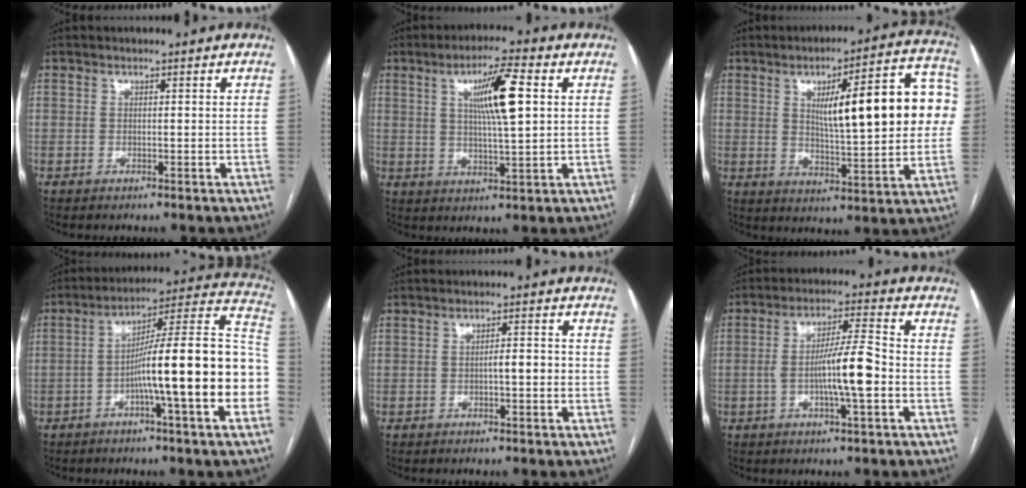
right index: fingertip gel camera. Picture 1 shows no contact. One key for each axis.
{"total": 9.5, "fx": 2.6, "fy": 0.8, "fz": 9.1, "tx": -0.157, "ty": 0.006, "tz": 0.044}
{"total": 18.9, "fx": 3.4, "fy": 3.8, "fz": 18.2, "tx": -0.242, "ty": 0.031, "tz": 0.050}
{"total": 20.2, "fx": -4.2, "fy": 0.3, "fz": 19.8, "tx": -0.232, "ty": 0.037, "tz": -0.061}
{"total": 2.8, "fx": -0.7, "fy": 0.6, "fz": 2.6, "tx": -0.037, "ty": 0.007, "tz": -0.011}
{"total": 8.8, "fx": -1.9, "fy": 0.5, "fz": 8.6, "tx": -0.156, "ty": 0.011, "tz": -0.034}